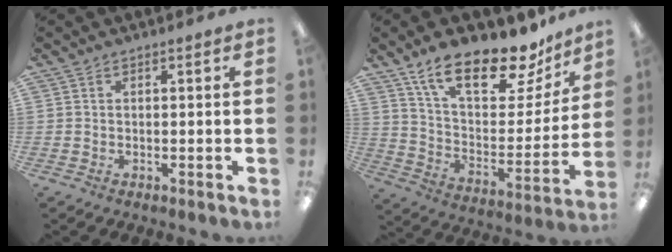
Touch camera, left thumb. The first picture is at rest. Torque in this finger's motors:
{"motor_torque": [0.57, 0.25, 1.49, -1.28, 0.34]}